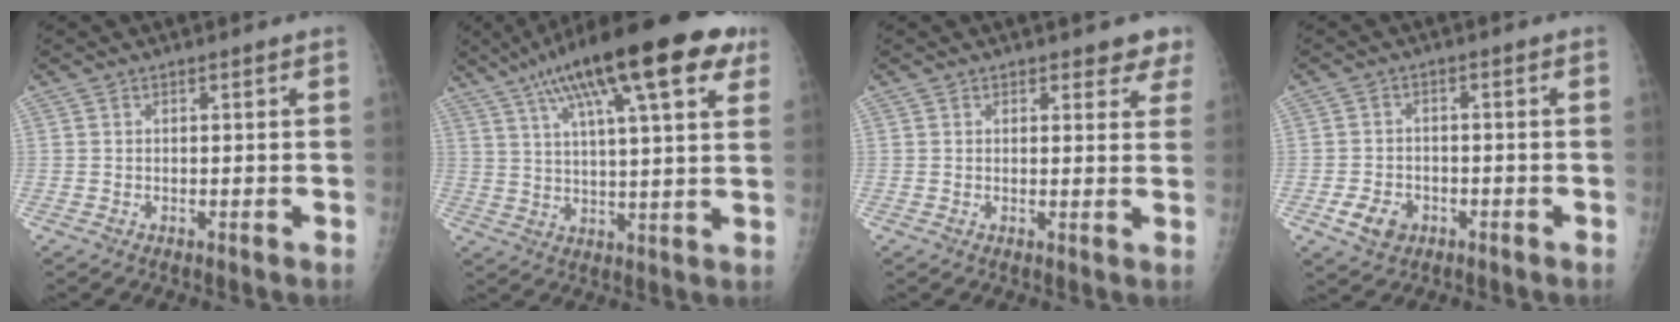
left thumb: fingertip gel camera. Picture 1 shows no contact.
{"total": 22.8, "force": [12.2, 5.8, 18.3], "torque": [-0.281, 0.004, 0.185]}
{"total": 4.5, "force": [3.8, 2.1, 1.0], "torque": [0.027, -0.022, 0.031]}
{"total": 4.9, "force": [-2.4, 3.7, 2.2], "torque": [-0.031, 0.009, -0.036]}